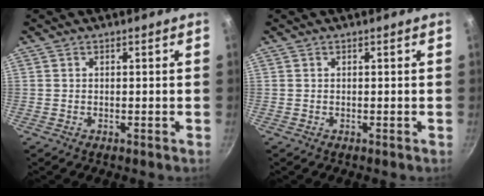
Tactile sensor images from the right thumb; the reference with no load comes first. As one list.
[{"total": 0.0}]